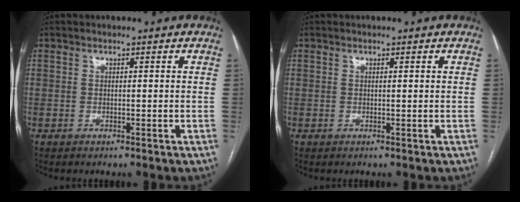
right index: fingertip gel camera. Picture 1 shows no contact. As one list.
[{"total": 0.0}]